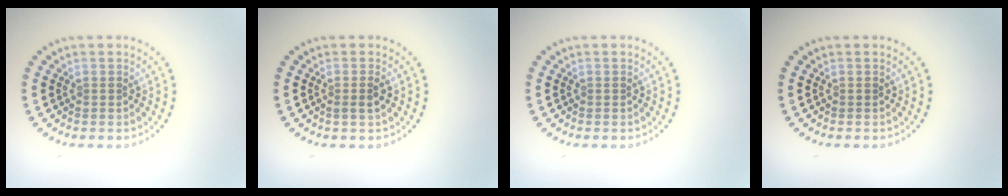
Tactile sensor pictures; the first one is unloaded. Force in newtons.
{"total": 1.2, "press": 1.0, "slide": 0.7}
{"total": 0.0}
{"total": 0.0}